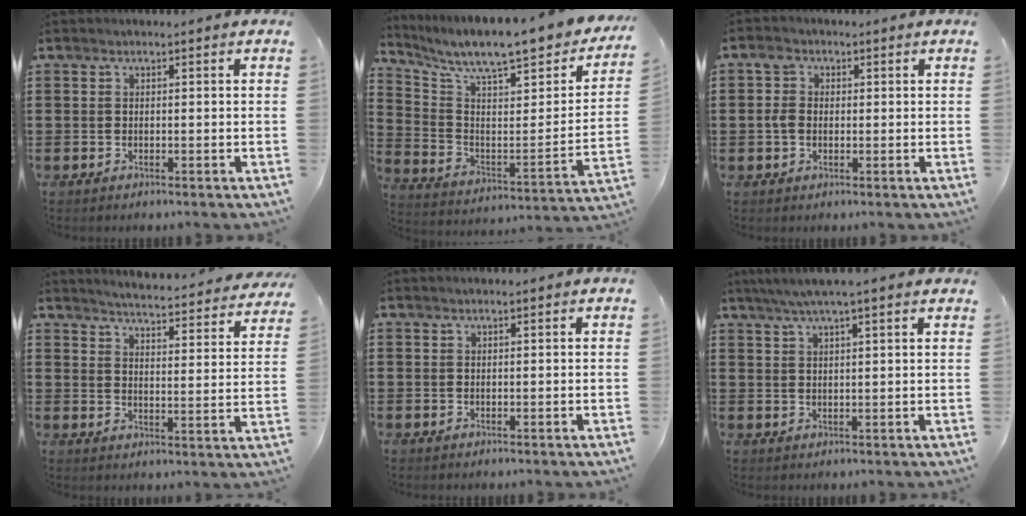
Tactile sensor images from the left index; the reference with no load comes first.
{"total": 8.6, "force": [7.4, 1.0, 4.1], "torque": [-0.098, -0.067, 0.119]}
{"total": 3.2, "force": [0.3, 2.8, 1.6], "torque": [-0.046, 0.008, 0.000]}
{"total": 3.9, "force": [3.8, -0.7, 0.8], "torque": [-0.028, -0.042, 0.057]}
{"total": 0.6, "force": [0.4, -0.1, 0.4], "torque": [-0.007, -0.001, 0.009]}
{"total": 4.2, "force": [3.3, -0.2, 2.6], "torque": [-0.059, -0.004, 0.059]}